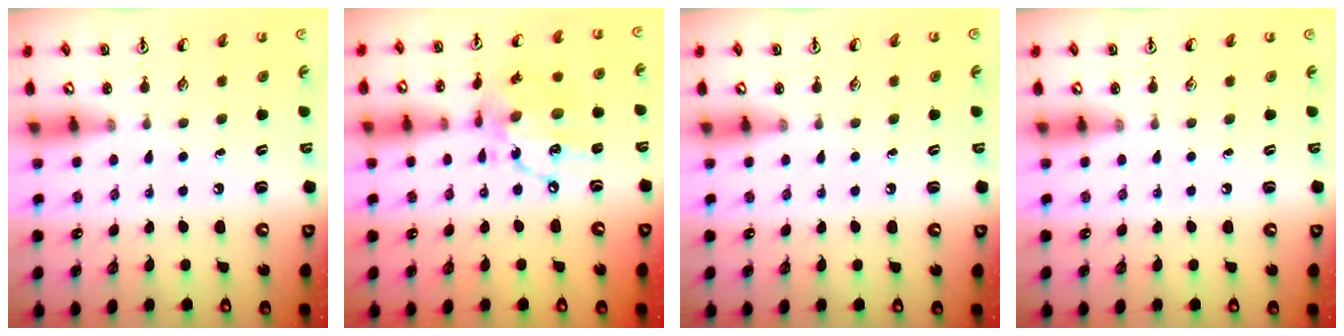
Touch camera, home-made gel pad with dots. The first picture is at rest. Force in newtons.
{"total": 14.9, "press": 14.8, "slide": 1.0}
{"total": 0.0}
{"total": 0.0}